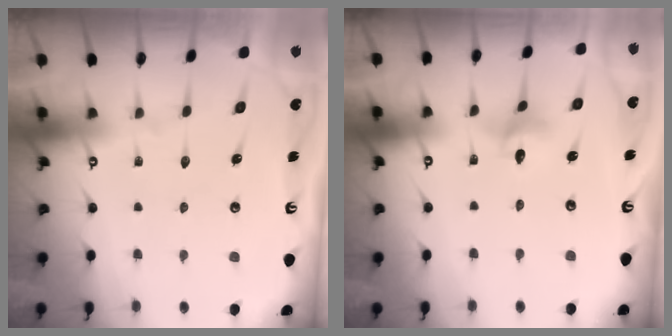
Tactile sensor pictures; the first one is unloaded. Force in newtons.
{"total": 3.6, "press": 3.5, "slide": 0.4}